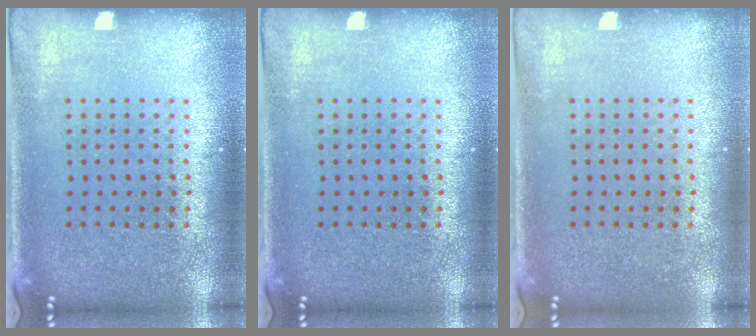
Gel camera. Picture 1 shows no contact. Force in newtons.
{"total": 0.0}
{"total": 0.0}